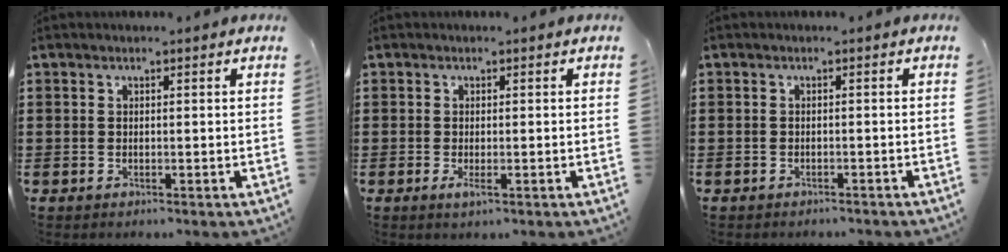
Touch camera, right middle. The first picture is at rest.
{"total": 1.3, "force": [-0.2, 0.4, 1.3], "torque": [-0.024, -0.003, -0.003]}
{"total": 0.9, "force": [-0.9, 0.3, -0.1], "torque": [-0.001, 0.003, -0.020]}